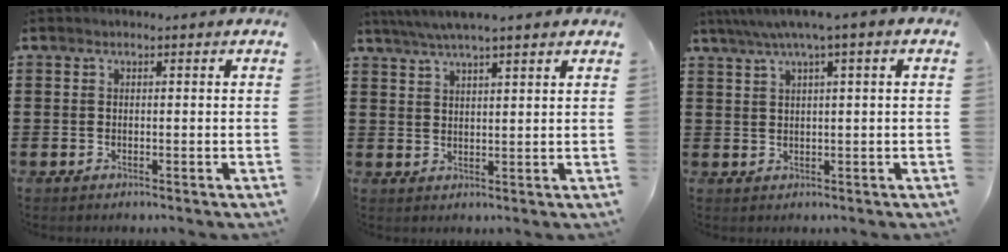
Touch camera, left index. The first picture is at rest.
{"total": 4.3, "force": [3.7, 0.0, 2.2], "torque": [-0.052, -0.006, 0.067]}
{"total": 3.2, "force": [1.2, 0.0, 2.9], "torque": [-0.058, 0.000, 0.017]}